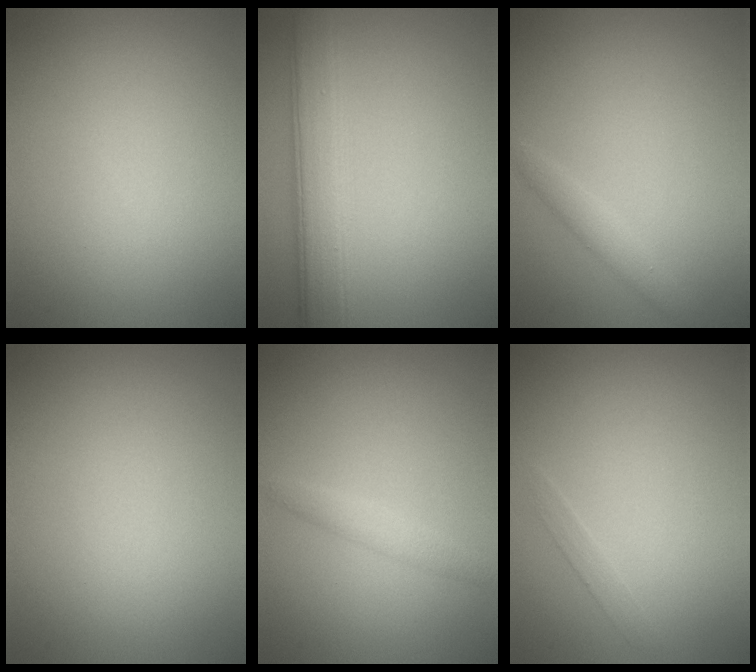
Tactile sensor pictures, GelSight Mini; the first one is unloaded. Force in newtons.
{"total": 5.6, "press": 5.6, "slide": 0.2}
{"total": 1.5, "press": 1.5, "slide": 0.1}
{"total": 0.0}
{"total": 1.5, "press": 1.5, "slide": 0.1}
{"total": 0.7, "press": 0.7, "slide": 0.0}